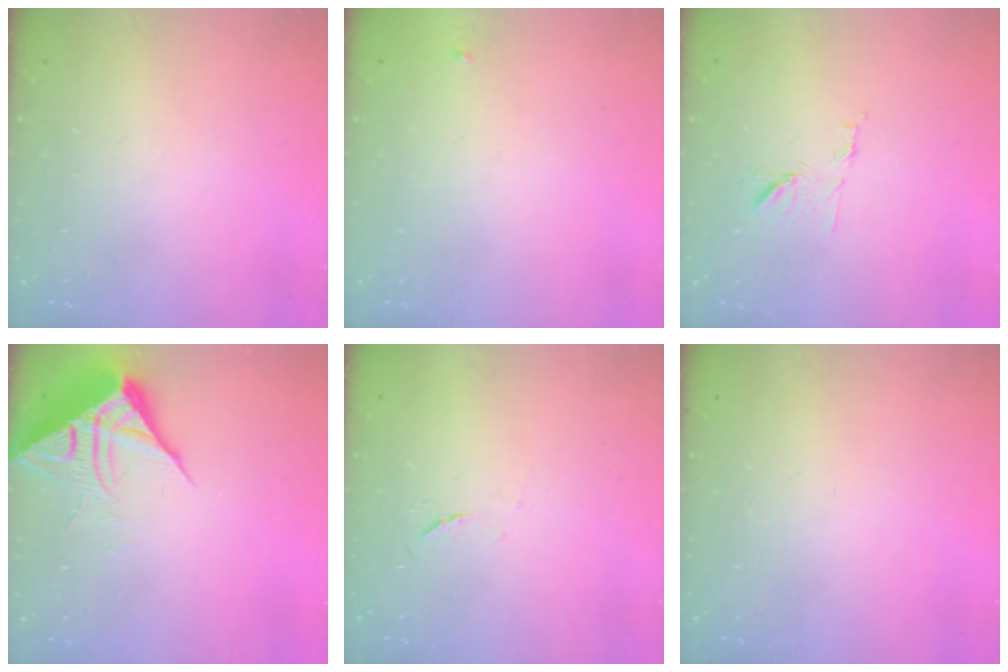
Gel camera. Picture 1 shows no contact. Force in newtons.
{"total": 2.3, "press": 2.3, "slide": 0.2}
{"total": 7.5, "press": 7.5, "slide": 0.8}
{"total": 10.0, "press": 10.0, "slide": 0.6}
{"total": 3.6, "press": 3.6, "slide": 0.6}
{"total": 0.0}